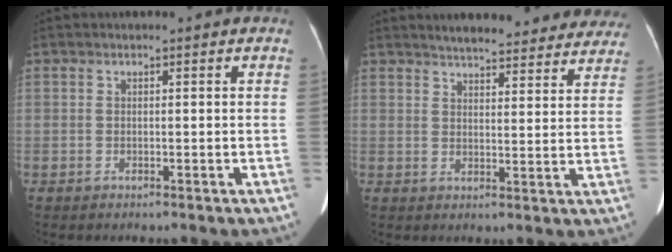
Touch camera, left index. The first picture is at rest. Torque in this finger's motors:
{"motor_torque": [-0.04, -0.10, -0.08, 0.04]}